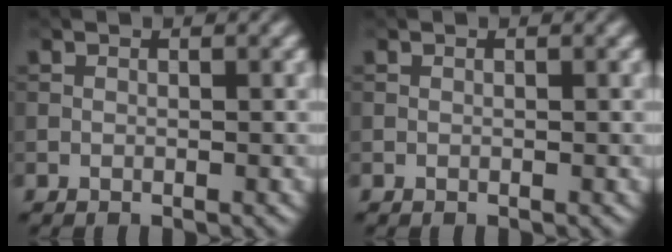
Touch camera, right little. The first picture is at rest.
{"total": 0.0}